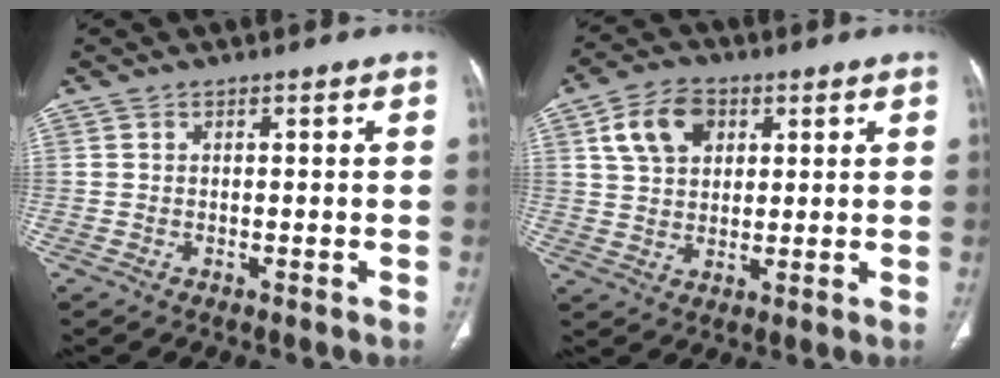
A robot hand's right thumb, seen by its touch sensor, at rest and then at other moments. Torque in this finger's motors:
{"motor_torque": [-0.55, 0.58, 0.61, 0.27, 0.02]}